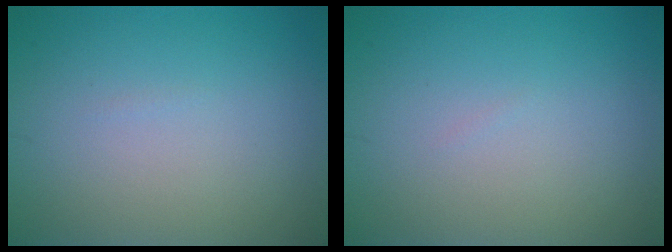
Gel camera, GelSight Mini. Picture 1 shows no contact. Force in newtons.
{"total": 0.0}